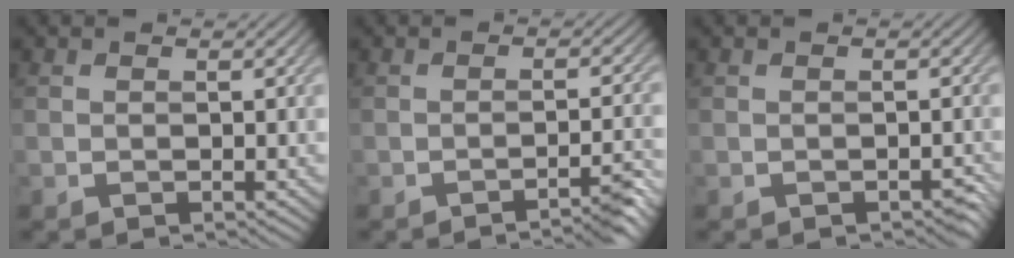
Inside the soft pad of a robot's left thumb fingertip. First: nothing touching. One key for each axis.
{"total": 4.3, "fx": -2.9, "fy": 0.5, "fz": 3.2, "tx": -0.036, "ty": 0.013, "tz": -0.051}
{"total": 0.9, "fx": -0.6, "fy": 0.4, "fz": 0.5, "tx": -0.008, "ty": -0.004, "tz": -0.008}